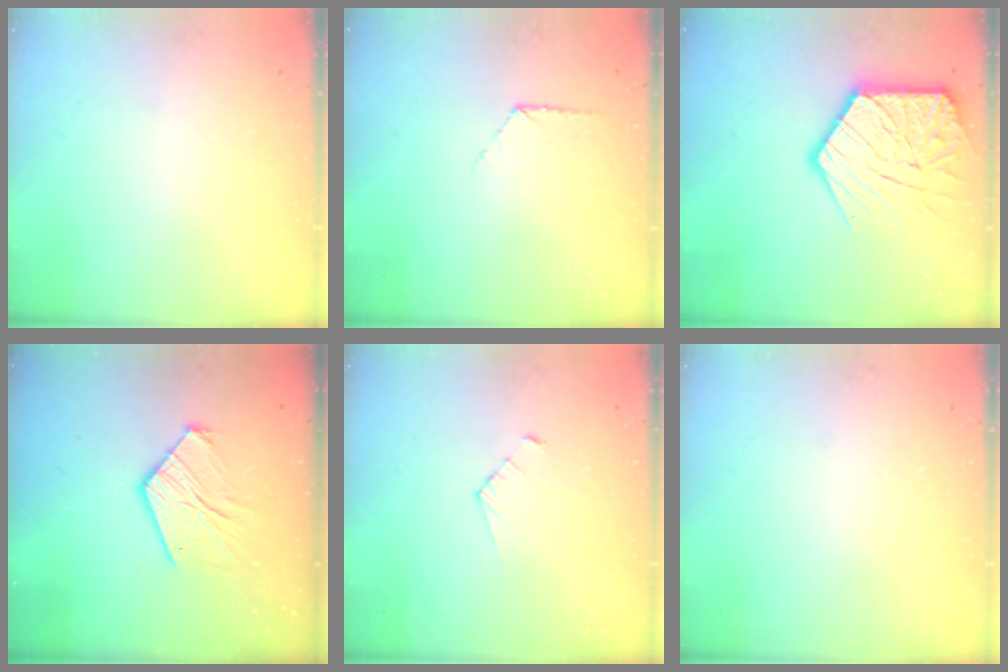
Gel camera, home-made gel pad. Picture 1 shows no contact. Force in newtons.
{"total": 5.0, "press": 5.0, "slide": 0.5}
{"total": 17.4, "press": 17.4, "slide": 1.4}
{"total": 12.0, "press": 11.9, "slide": 1.0}
{"total": 2.8, "press": 2.7, "slide": 0.3}
{"total": 0.0}